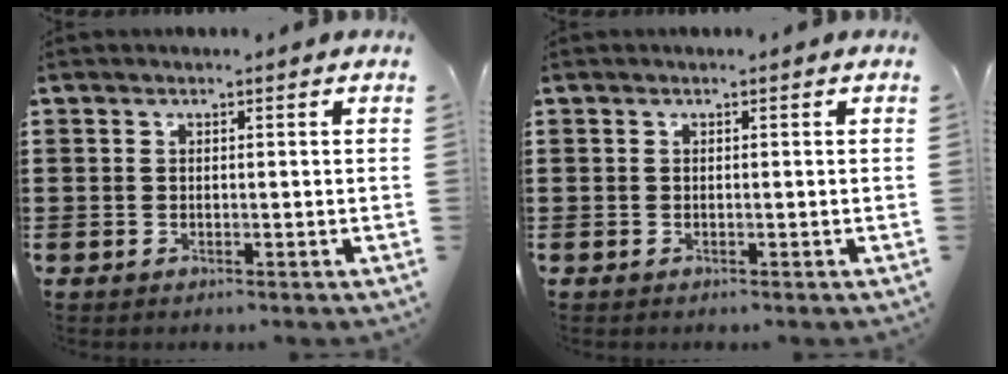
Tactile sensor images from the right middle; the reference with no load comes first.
{"total": 0.0}